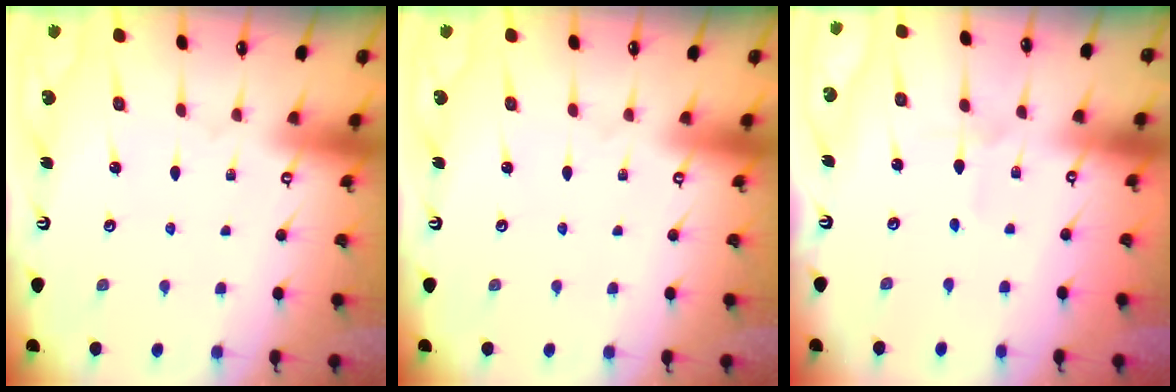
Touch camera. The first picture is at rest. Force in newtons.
{"total": 0.0}
{"total": 2.1, "press": 2.1, "slide": 0.2}